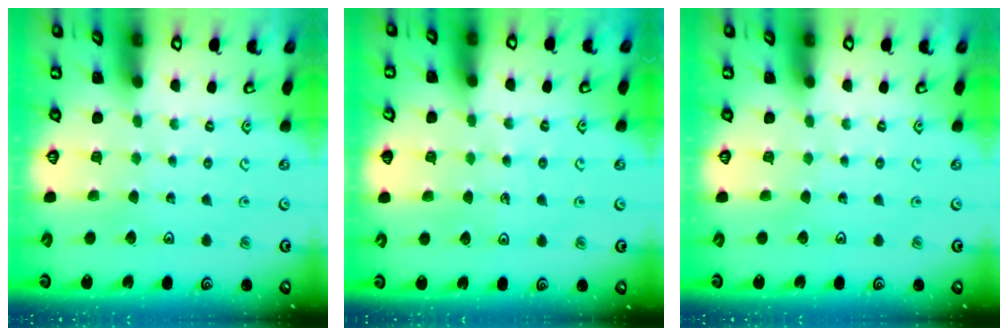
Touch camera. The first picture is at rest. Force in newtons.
{"total": 5.0, "press": 4.9, "slide": 1.1}
{"total": 0.0}